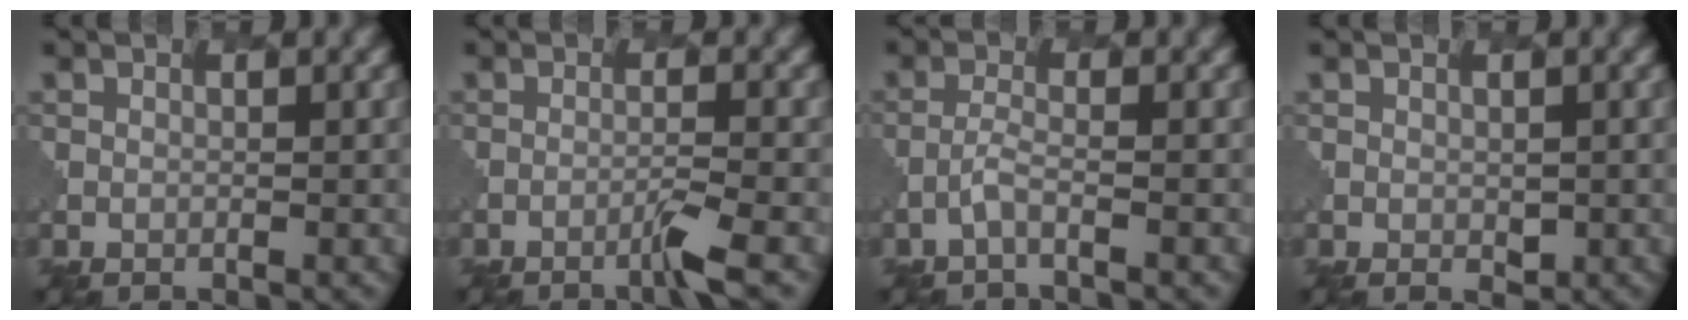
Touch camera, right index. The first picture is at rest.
{"total": 2.0, "force": [-1.0, 0.0, 1.7], "torque": [-0.020, 0.004, -0.031]}
{"total": 1.4, "force": [-0.9, 0.1, 1.0], "torque": [-0.021, 0.003, -0.027]}
{"total": 1.2, "force": [-0.1, 0.8, 0.8], "torque": [-0.012, -0.003, 0.004]}